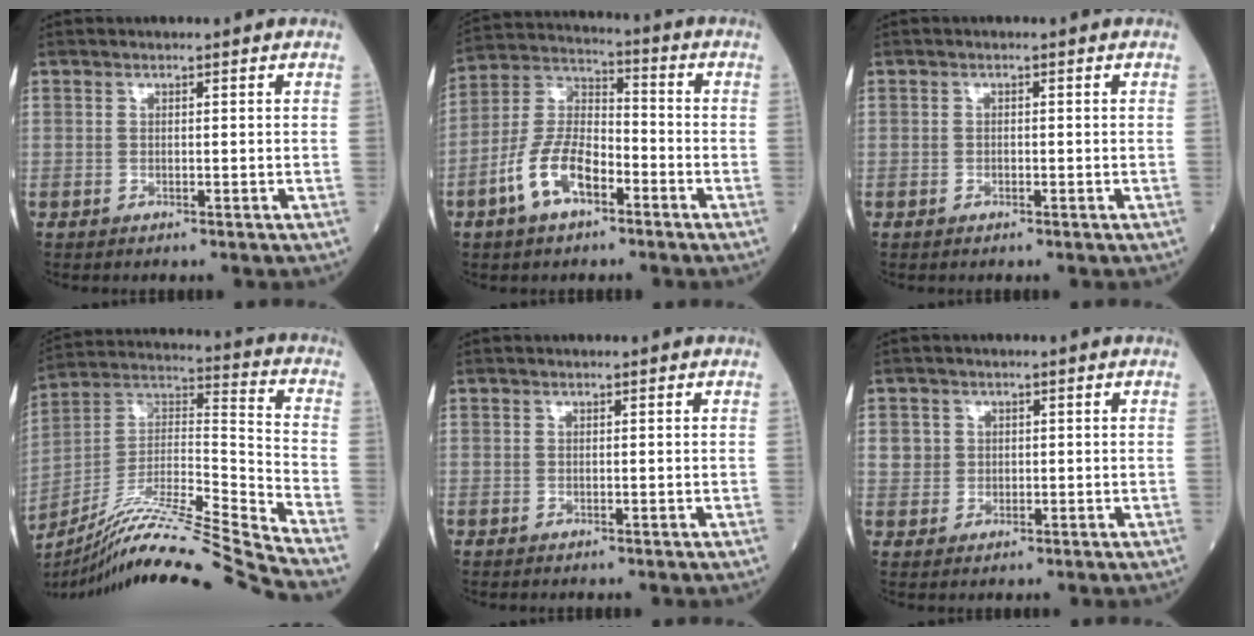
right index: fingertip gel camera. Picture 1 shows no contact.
{"total": 10.7, "force": [-5.1, 4.9, 8.0], "torque": [-0.178, 0.013, -0.099]}
{"total": 0.6, "force": [-0.3, 0.4, 0.4], "torque": [-0.007, 0.001, -0.005]}
{"total": 23.8, "force": [-20.8, -2.6, 11.3], "torque": [-0.202, -0.018, -0.356]}
{"total": 0.0}
{"total": 2.8, "force": [0.6, 2.7, 0.5], "torque": [-0.002, 0.003, 0.013]}